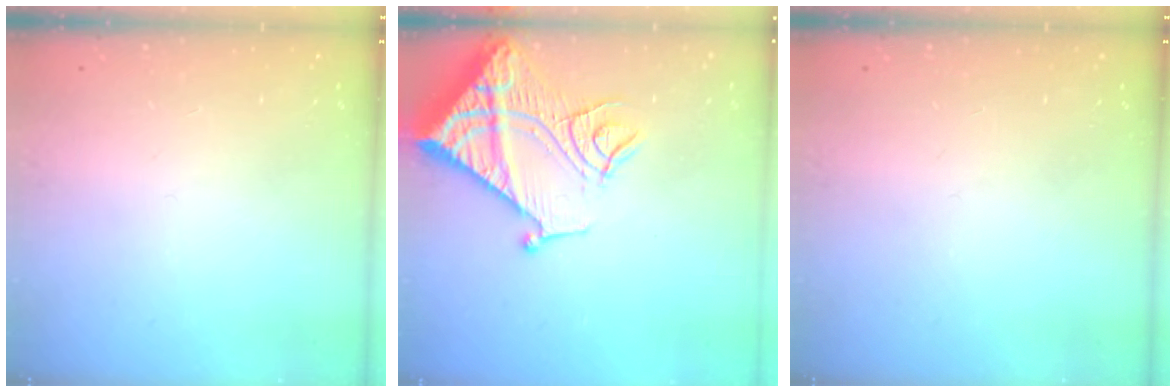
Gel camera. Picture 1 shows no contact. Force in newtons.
{"total": 19.7, "press": 19.6, "slide": 2.1}
{"total": 0.0}